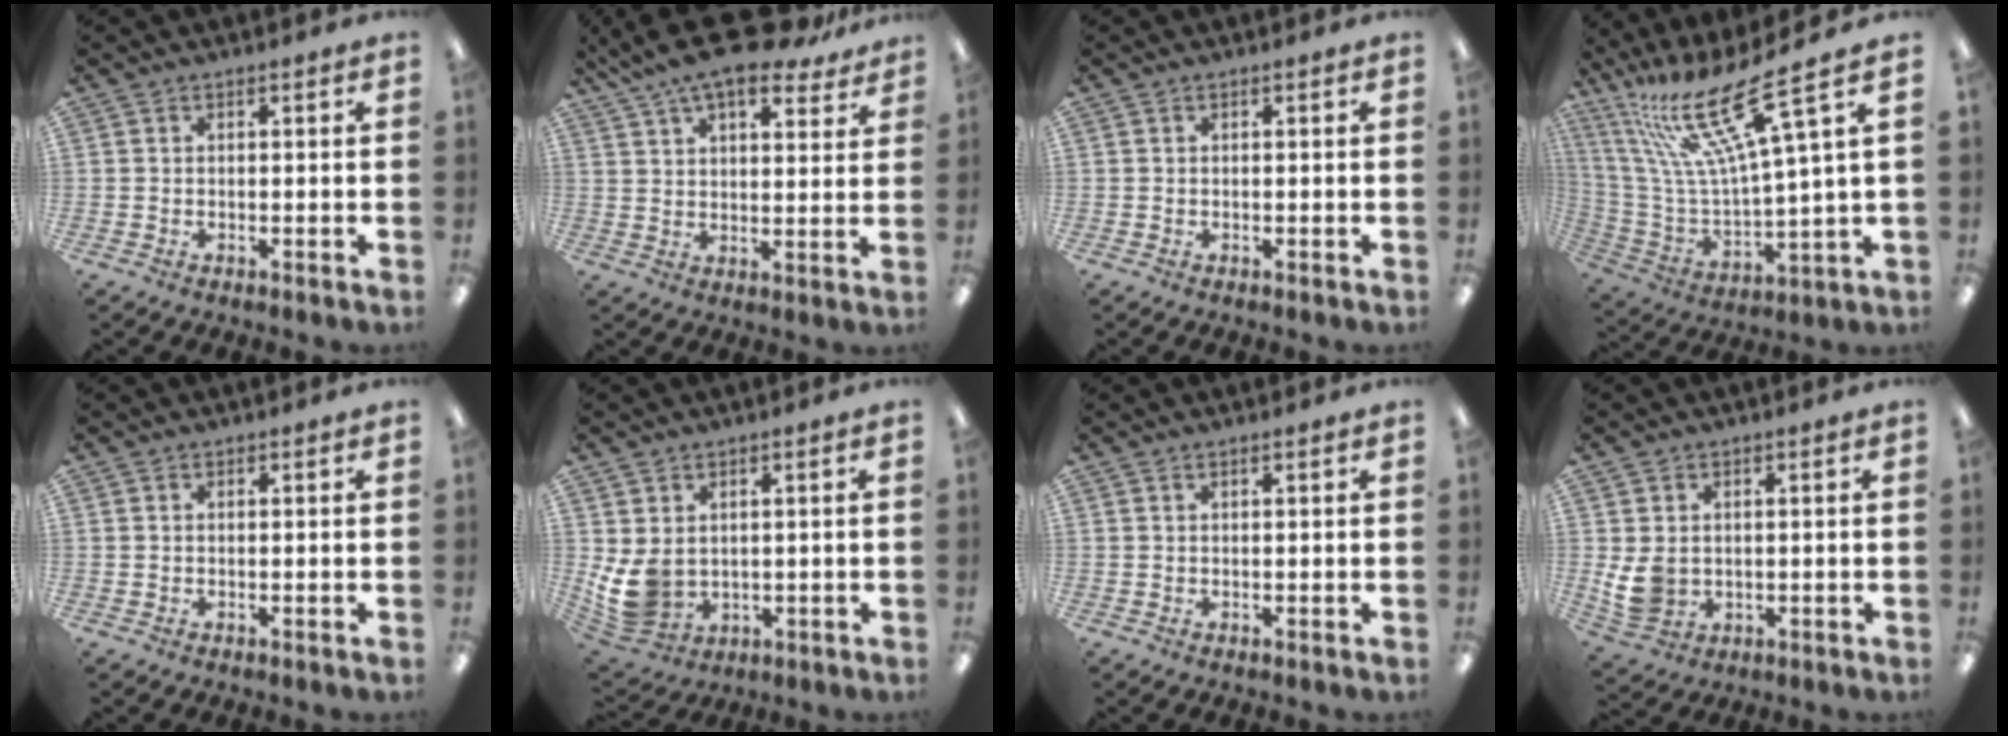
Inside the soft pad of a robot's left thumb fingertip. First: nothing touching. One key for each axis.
{"total": 13.9, "fx": 10.7, "fy": 4.0, "fz": 7.9, "tx": -0.137, "ty": -0.051, "tz": 0.187}
{"total": 0.0}
{"total": 21.8, "fx": 12.5, "fy": 4.4, "fz": 17.3, "tx": -0.362, "ty": -0.086, "tz": 0.199}
{"total": 0.0}
{"total": 8.5, "fx": 1.4, "fy": 6.5, "fz": 5.2, "tx": -0.136, "ty": -0.011, "tz": 0.033}
{"total": 0.5, "fx": 0.4, "fy": -0.1, "fz": 0.4, "tx": -0.007, "ty": 0.000, "tz": 0.006}
{"total": 6.5, "fx": 1.0, "fy": 5.3, "fz": 3.5, "tx": -0.078, "ty": 0.000, "tz": 0.022}